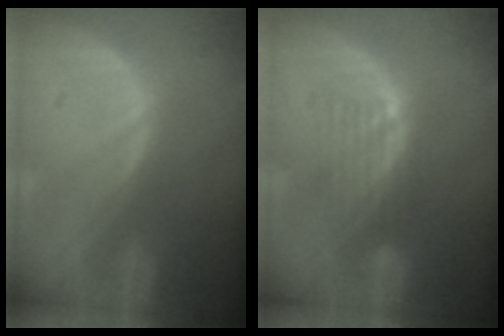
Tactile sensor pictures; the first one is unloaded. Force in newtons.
{"total": 5.0, "press": 4.3, "slide": 2.6}